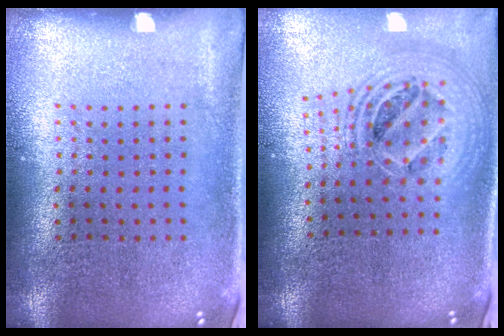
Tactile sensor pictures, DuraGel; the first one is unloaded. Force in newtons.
{"total": 2.3, "press": 1.7, "slide": 1.5}